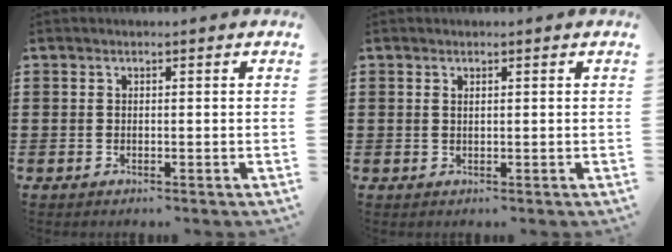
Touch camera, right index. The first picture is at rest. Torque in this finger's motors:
{"motor_torque": [-0.82, 0.88, -0.03, -0.01]}